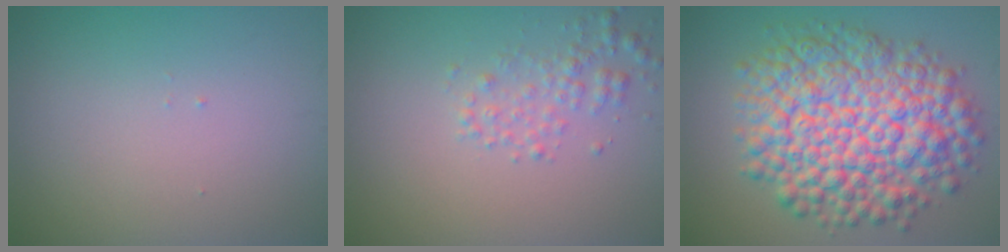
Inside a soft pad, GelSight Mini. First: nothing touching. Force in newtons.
{"total": 2.1, "press": 2.1, "slide": 0.1}
{"total": 11.6, "press": 11.6, "slide": 0.3}